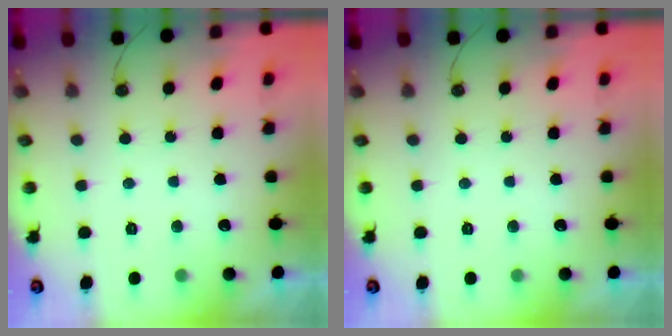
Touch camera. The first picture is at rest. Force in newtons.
{"total": 0.0}